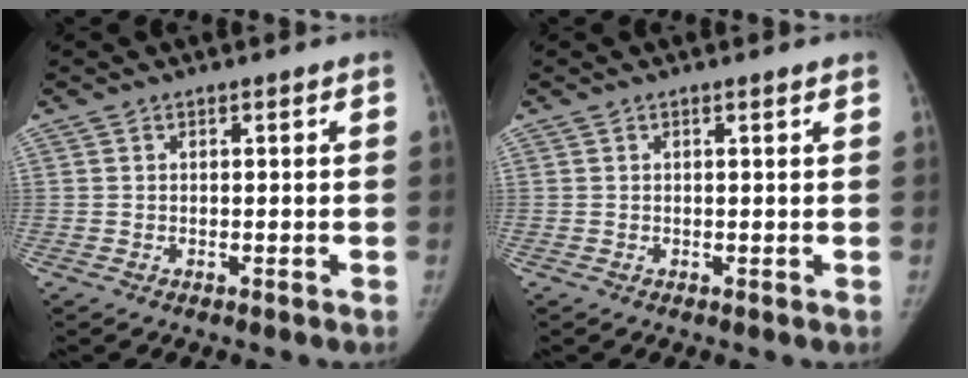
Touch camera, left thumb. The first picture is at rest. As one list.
[{"total": 0.8, "force": [0.6, 0.0, 0.5], "torque": [-0.007, 0.000, 0.010]}]